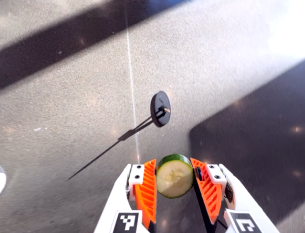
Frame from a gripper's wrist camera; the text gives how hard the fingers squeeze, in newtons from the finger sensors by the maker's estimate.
{"total": 12.4, "left": 12.8, "right": 11.9}